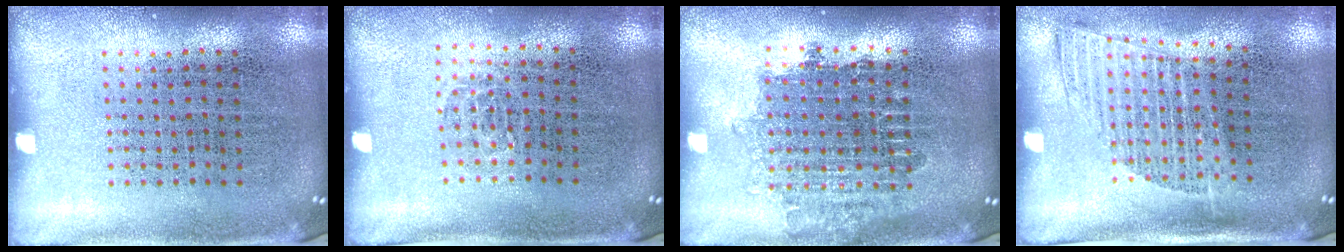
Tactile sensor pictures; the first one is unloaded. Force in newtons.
{"total": 0.5, "press": 0.4, "slide": 0.3}
{"total": 1.7, "press": 1.4, "slide": 1.0}
{"total": 1.3, "press": 1.1, "slide": 0.8}